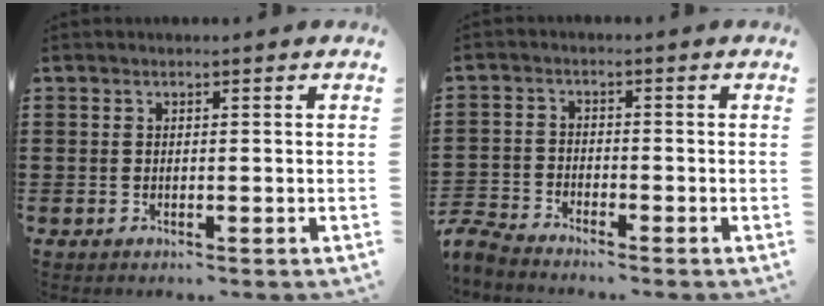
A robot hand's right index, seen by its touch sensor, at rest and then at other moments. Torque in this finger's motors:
{"motor_torque": [-2.14, 0.00, -1.05, -0.21]}